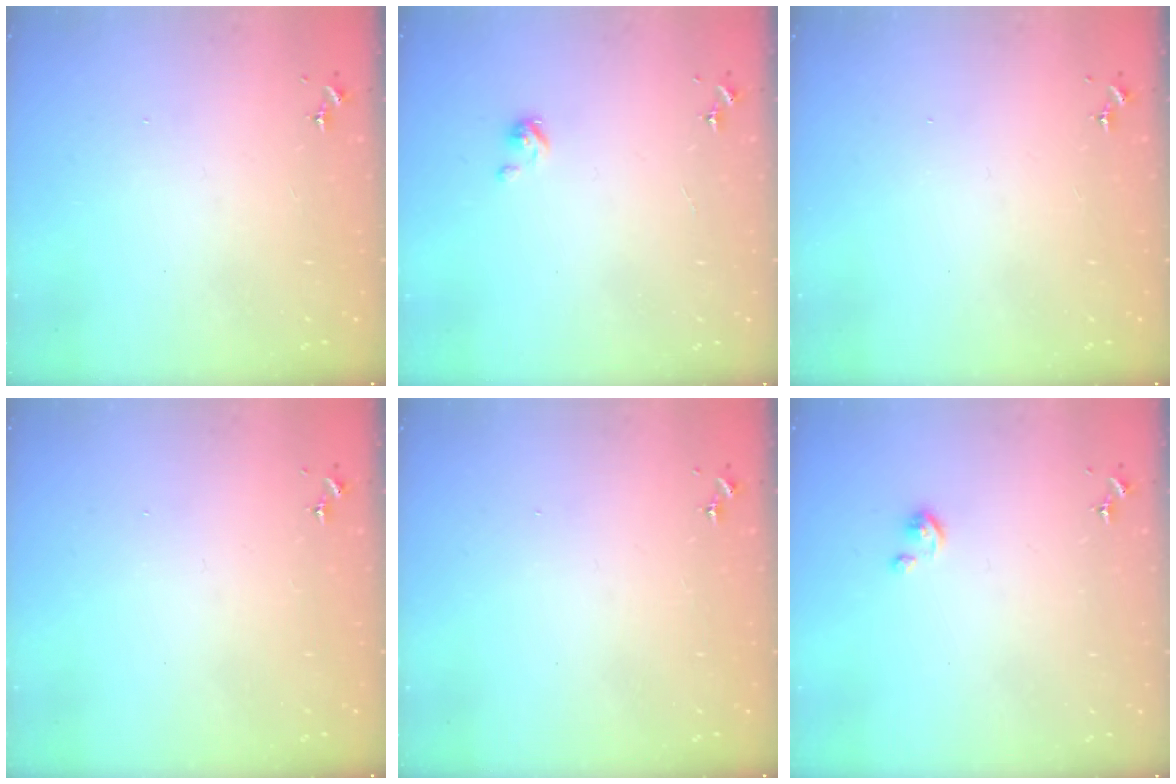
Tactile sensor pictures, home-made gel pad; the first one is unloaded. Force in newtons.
{"total": 2.9, "press": 2.9, "slide": 0.2}
{"total": 0.0}
{"total": 0.0}
{"total": 0.0}
{"total": 2.7, "press": 2.6, "slide": 0.3}